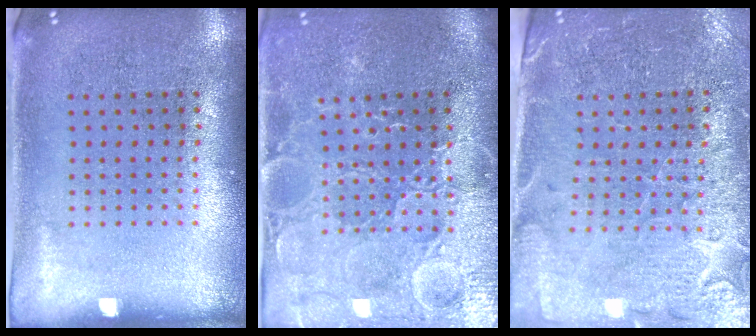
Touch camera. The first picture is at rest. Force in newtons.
{"total": 3.6, "press": 3.5, "slide": 1.0}
{"total": 3.2, "press": 3.1, "slide": 0.8}